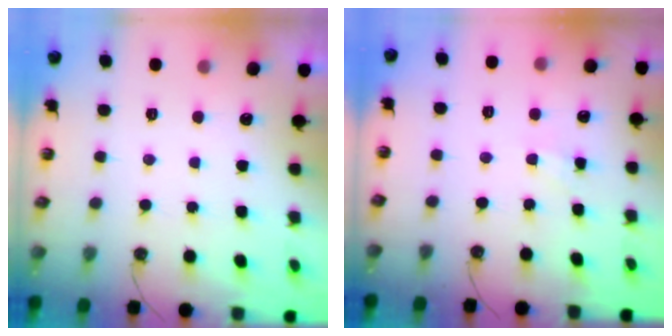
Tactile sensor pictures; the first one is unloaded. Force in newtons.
{"total": 2.0, "press": 2.0, "slide": 0.3}